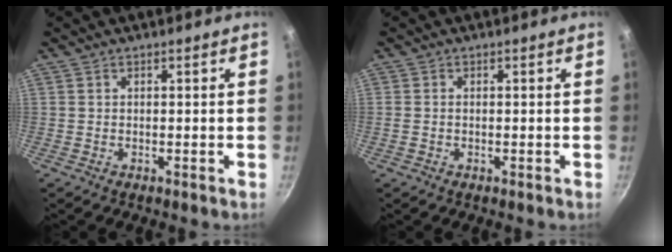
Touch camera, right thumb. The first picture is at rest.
{"total": 1.1, "force": [-0.3, 0.8, 0.7], "torque": [-0.017, 0.002, -0.005]}